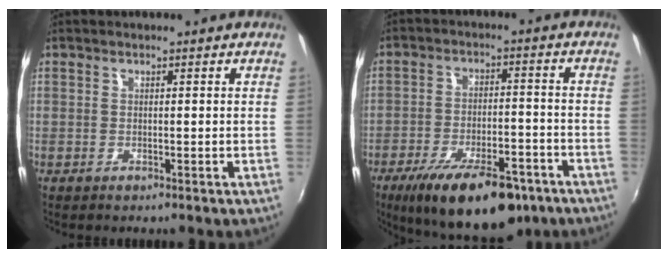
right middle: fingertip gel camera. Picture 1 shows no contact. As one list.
[{"total": 18.7, "force": [-12.4, 6.8, 12.2], "torque": [-0.213, -0.028, -0.180]}]